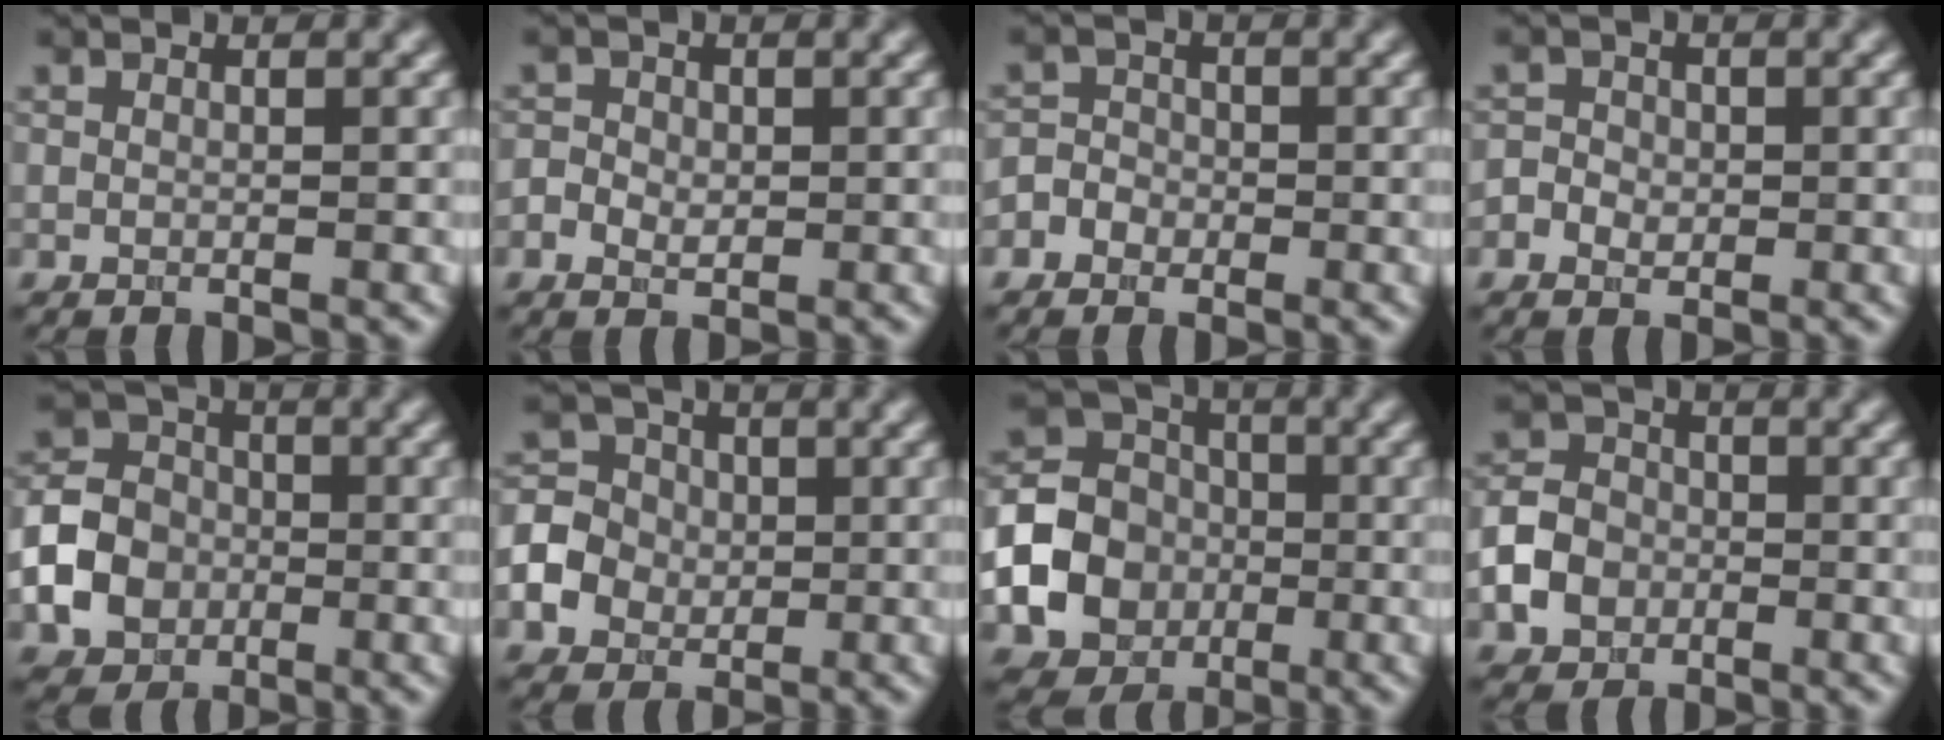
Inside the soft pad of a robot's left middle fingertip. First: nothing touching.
{"total": 2.3, "force": [-0.3, 1.9, 1.2], "torque": [-0.014, 0.002, -0.006]}
{"total": 2.2, "force": [-0.9, 2.0, 0.5], "torque": [0.011, 0.008, -0.026]}
{"total": 2.1, "force": [-0.4, 1.9, 0.8], "torque": [-0.002, 0.003, -0.012]}
{"total": 5.4, "force": [-1.5, 4.5, 2.6], "torque": [-0.054, 0.007, -0.040]}
{"total": 5.5, "force": [-1.1, 4.9, 2.1], "torque": [-0.033, 0.012, -0.035]}
{"total": 15.3, "force": [-4.3, 13.8, 5.2], "torque": [-0.129, -0.033, -0.100]}
{"total": 4.0, "force": [-1.3, 3.4, 1.8], "torque": [-0.037, 0.006, -0.031]}